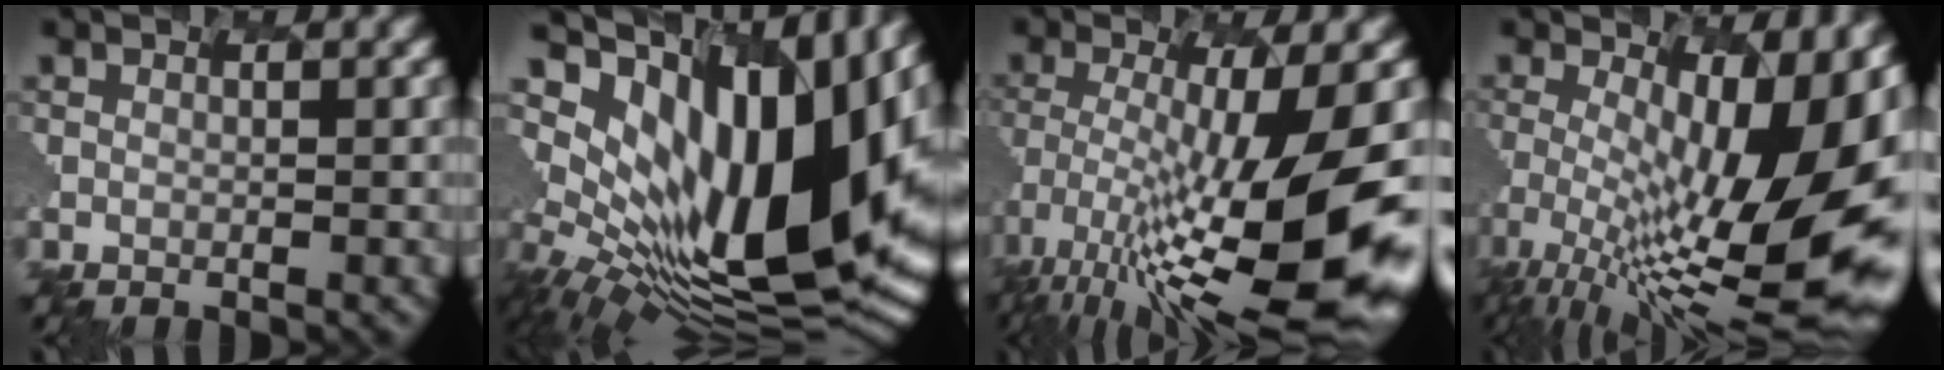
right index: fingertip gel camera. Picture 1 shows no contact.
{"total": 15.2, "force": [4.1, 7.5, 12.5], "torque": [-0.207, 0.011, 0.065]}
{"total": 14.0, "force": [-5.0, 3.4, 12.7], "torque": [-0.226, -0.019, -0.083]}
{"total": 14.4, "force": [-0.8, 5.4, 13.4], "torque": [-0.200, -0.014, -0.006]}